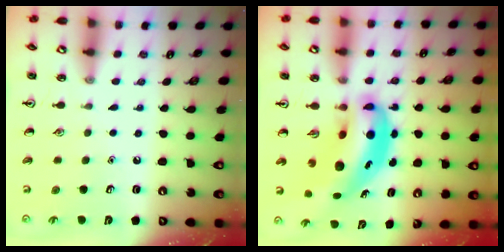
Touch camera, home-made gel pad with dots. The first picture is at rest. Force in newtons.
{"total": 11.1, "press": 10.7, "slide": 2.9}